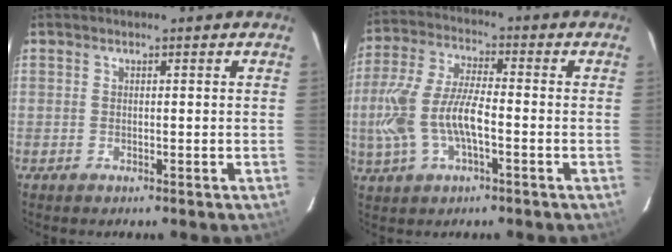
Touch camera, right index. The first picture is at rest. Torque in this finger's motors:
{"motor_torque": [0.43, -0.19, 0.34, 0.19]}